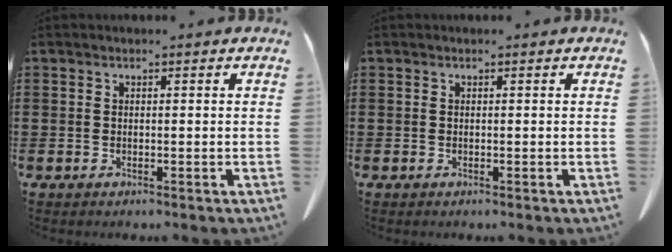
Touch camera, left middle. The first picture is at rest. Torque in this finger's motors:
{"motor_torque": [0.32, -0.39, 0.02, 0.01]}